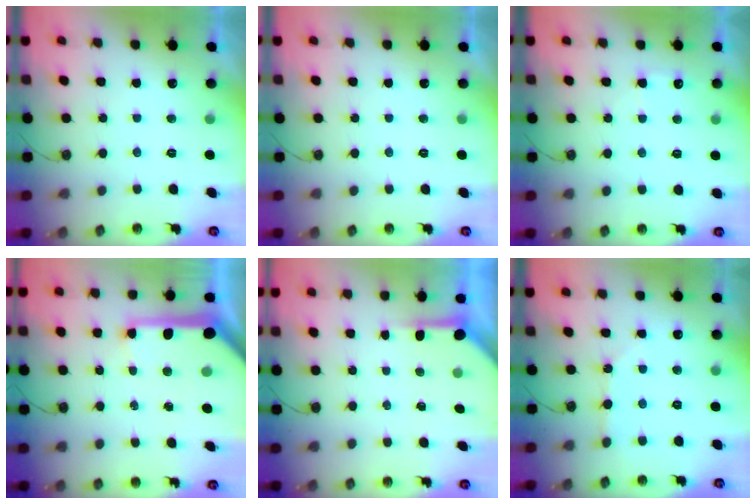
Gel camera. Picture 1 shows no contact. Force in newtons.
{"total": 0.0}
{"total": 3.9, "press": 3.9, "slide": 0.3}
{"total": 17.1, "press": 16.9, "slide": 2.4}
{"total": 3.9, "press": 3.9, "slide": 0.4}
{"total": 3.0, "press": 3.0, "slide": 0.3}